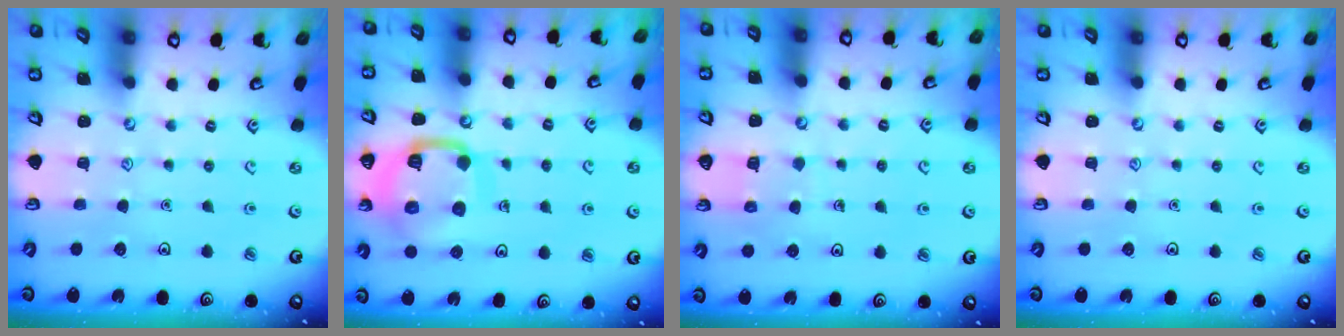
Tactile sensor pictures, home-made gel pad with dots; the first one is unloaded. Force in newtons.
{"total": 15.7, "press": 15.6, "slide": 1.6}
{"total": 6.0, "press": 6.0, "slide": 0.3}
{"total": 0.0}